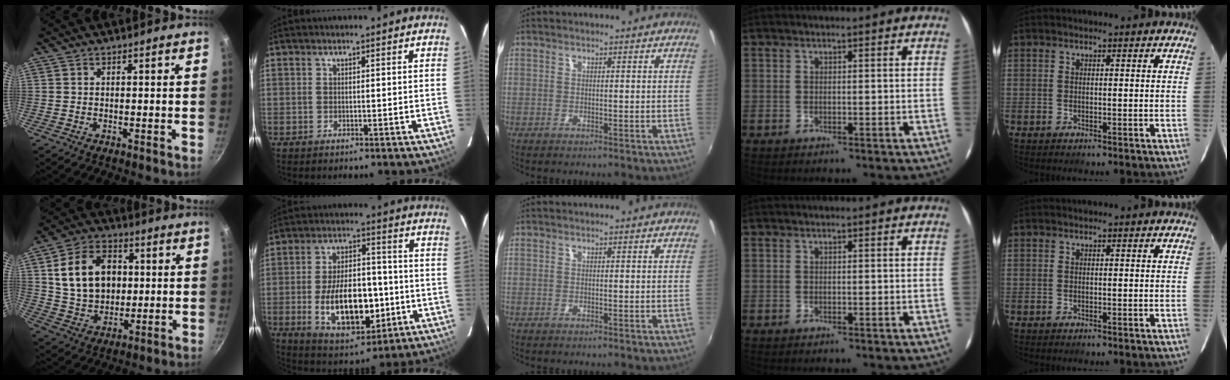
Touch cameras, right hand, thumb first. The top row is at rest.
{"thumb": {"total": 16.0, "force": [2.8, 11.9, 10.4], "torque": [-0.158, 0.005, 0.053]}, "index": {"total": 17.3, "force": [-3.7, 9.1, 14.2], "torque": [-0.261, 0.004, -0.036]}}